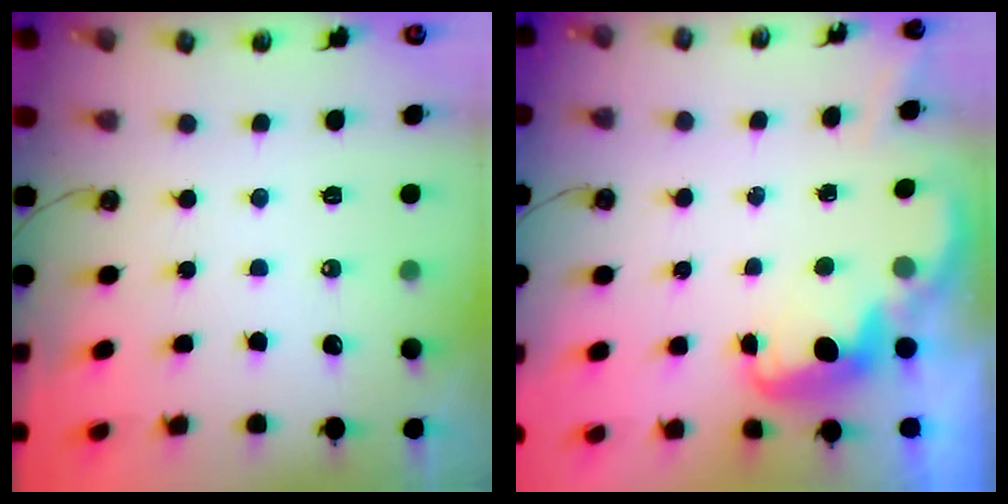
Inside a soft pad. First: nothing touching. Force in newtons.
{"total": 2.9, "press": 2.8, "slide": 0.8}